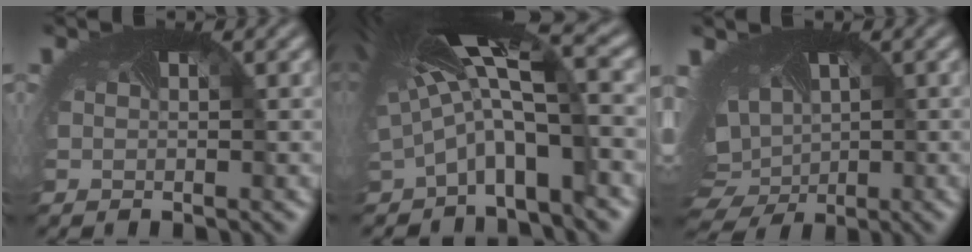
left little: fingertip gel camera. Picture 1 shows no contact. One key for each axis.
{"total": 9.4, "fx": 1.3, "fy": 3.7, "fz": 8.5, "tx": -0.176, "ty": -0.011, "tz": 0.023}
{"total": 12.4, "fx": 0.3, "fy": 8.6, "fz": 8.9, "tx": -0.182, "ty": -0.007, "tz": 0.030}